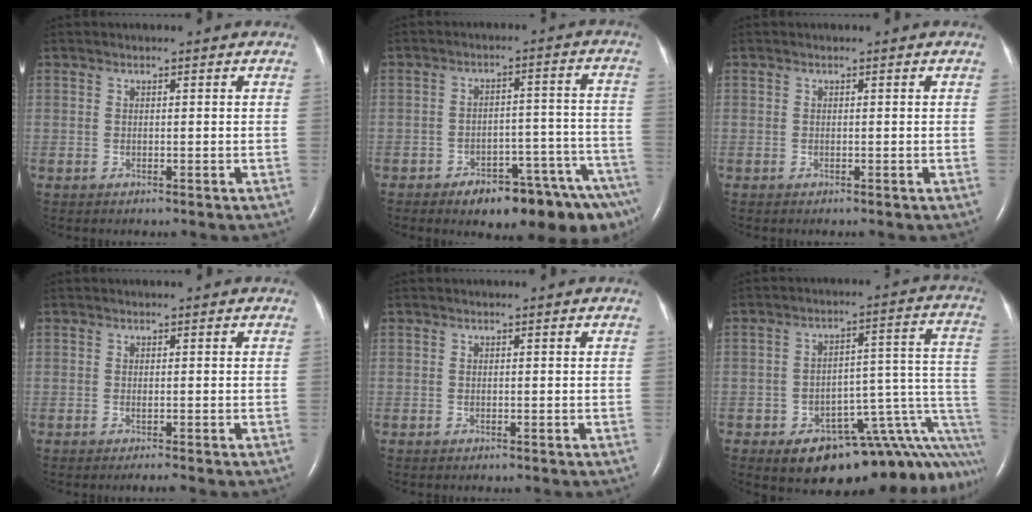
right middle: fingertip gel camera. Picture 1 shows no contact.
{"total": 14.8, "force": [-11.1, 3.7, 9.1], "torque": [-0.050, 0.042, -0.146]}
{"total": 0.0}
{"total": 0.9, "force": [-0.6, -0.5, 0.5], "torque": [-0.006, 0.001, -0.014]}
{"total": 0.0}
{"total": 19.9, "force": [-11.9, 7.2, 14.2], "torque": [-0.069, 0.070, -0.138]}